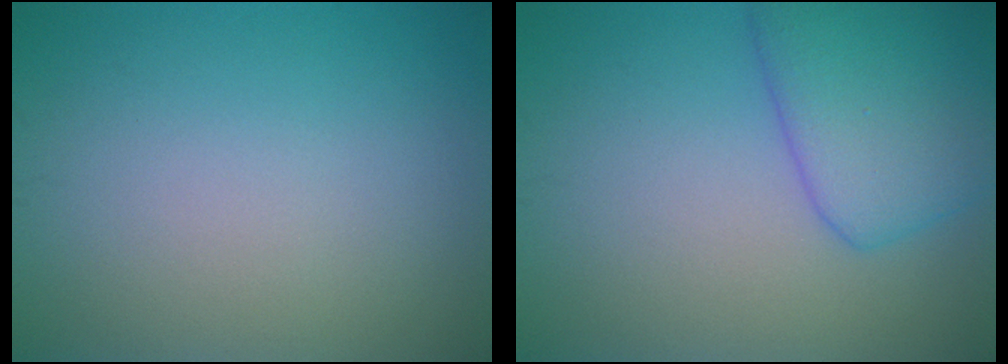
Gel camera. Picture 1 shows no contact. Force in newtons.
{"total": 5.6, "press": 5.6, "slide": 0.4}